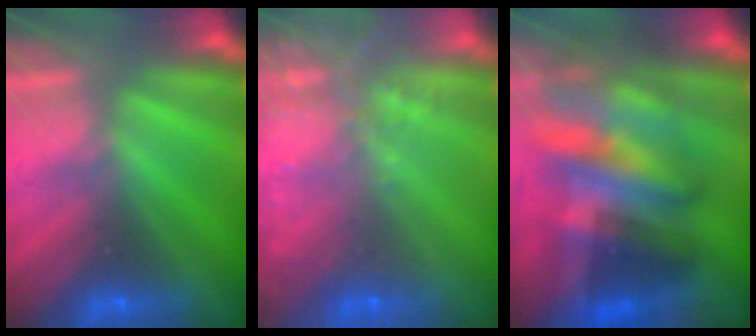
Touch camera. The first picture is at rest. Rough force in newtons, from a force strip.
{"total": 6.1}
{"total": 7.5}